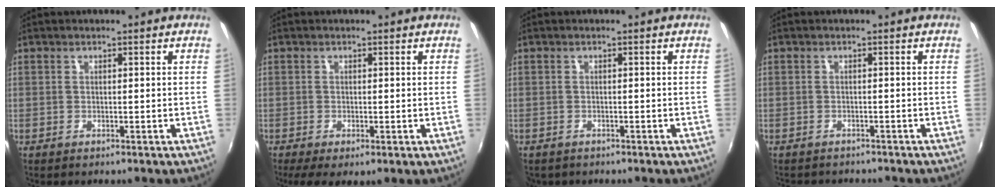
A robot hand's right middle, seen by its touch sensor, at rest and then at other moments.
{"total": 3.3, "force": [-1.0, 0.9, 3.0], "torque": [-0.053, -0.016, -0.012]}
{"total": 1.8, "force": [-1.2, 1.2, 0.4], "torque": [-0.013, -0.007, -0.018]}
{"total": 3.2, "force": [-3.0, 0.9, 0.8], "torque": [-0.024, -0.012, -0.044]}